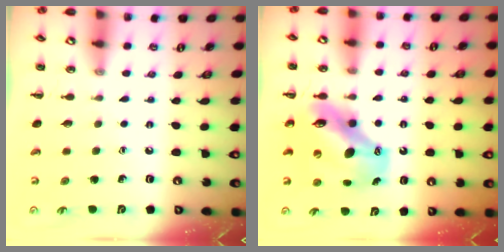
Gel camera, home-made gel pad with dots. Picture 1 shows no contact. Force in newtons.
{"total": 13.5, "press": 13.1, "slide": 3.5}